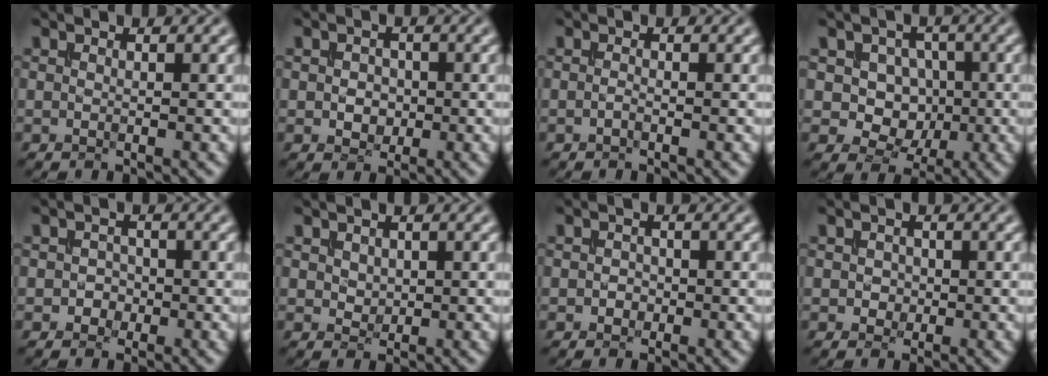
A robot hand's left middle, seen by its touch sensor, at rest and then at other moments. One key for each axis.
{"total": 2.1, "fx": -0.3, "fy": 1.6, "fz": 1.2, "tx": -0.021, "ty": -0.002, "tz": -0.009}
{"total": 0.5, "fx": -0.4, "fy": 0.0, "fz": 0.3, "tx": -0.011, "ty": 0.001, "tz": -0.009}
{"total": 5.5, "fx": 0.6, "fy": 4.7, "fz": 2.8, "tx": -0.031, "ty": 0.010, "tz": -0.002}
{"total": 1.4, "fx": -0.5, "fy": 1.2, "fz": 0.4, "tx": -0.003, "ty": 0.002, "tz": -0.011}
{"total": 1.1, "fx": 0.3, "fy": 0.9, "fz": 0.5, "tx": -0.017, "ty": -0.003, "tz": 0.009}
{"total": 1.1, "fx": -0.3, "fy": 0.9, "fz": 0.4, "tx": -0.007, "ty": -0.001, "tz": -0.009}
{"total": 1.1, "fx": -0.1, "fy": 1.0, "fz": 0.5, "tx": -0.010, "ty": -0.002, "tz": -0.003}